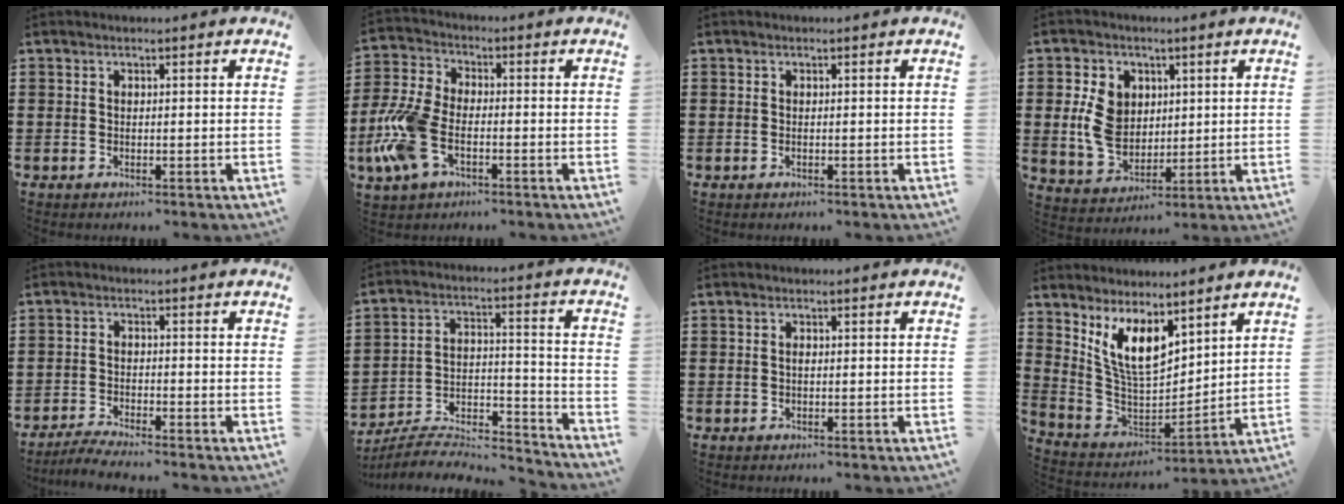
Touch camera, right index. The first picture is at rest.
{"total": 9.1, "force": [-3.5, 4.9, 6.8], "torque": [-0.176, -0.005, -0.071]}
{"total": 0.0}
{"total": 8.6, "force": [1.0, 6.9, 5.0], "torque": [-0.119, 0.005, 0.013]}
{"total": 2.9, "force": [-2.8, -0.2, 0.6], "torque": [-0.012, 0.002, -0.058]}
{"total": 7.1, "force": [-6.6, 1.6, 2.2], "torque": [-0.041, 0.002, -0.132]}
{"total": 0.5, "force": [-0.2, 0.1, 0.5], "torque": [-0.013, -0.004, -0.003]}
{"total": 8.9, "force": [5.5, 3.7, 5.9], "torque": [-0.139, -0.023, 0.104]}